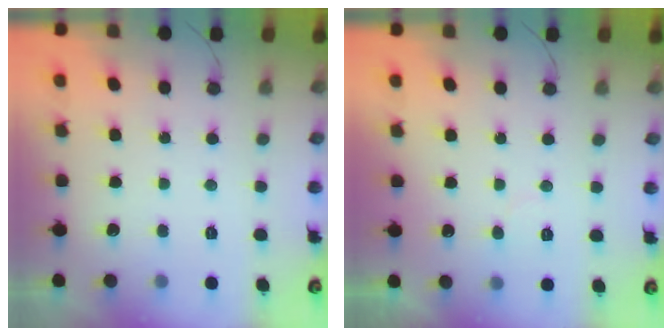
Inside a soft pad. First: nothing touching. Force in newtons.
{"total": 4.1, "press": 4.0, "slide": 0.4}